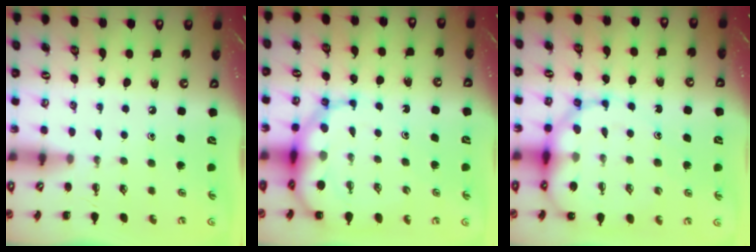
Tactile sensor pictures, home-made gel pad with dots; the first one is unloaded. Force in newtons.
{"total": 10.7, "press": 10.3, "slide": 3.0}
{"total": 15.4, "press": 14.7, "slide": 4.6}